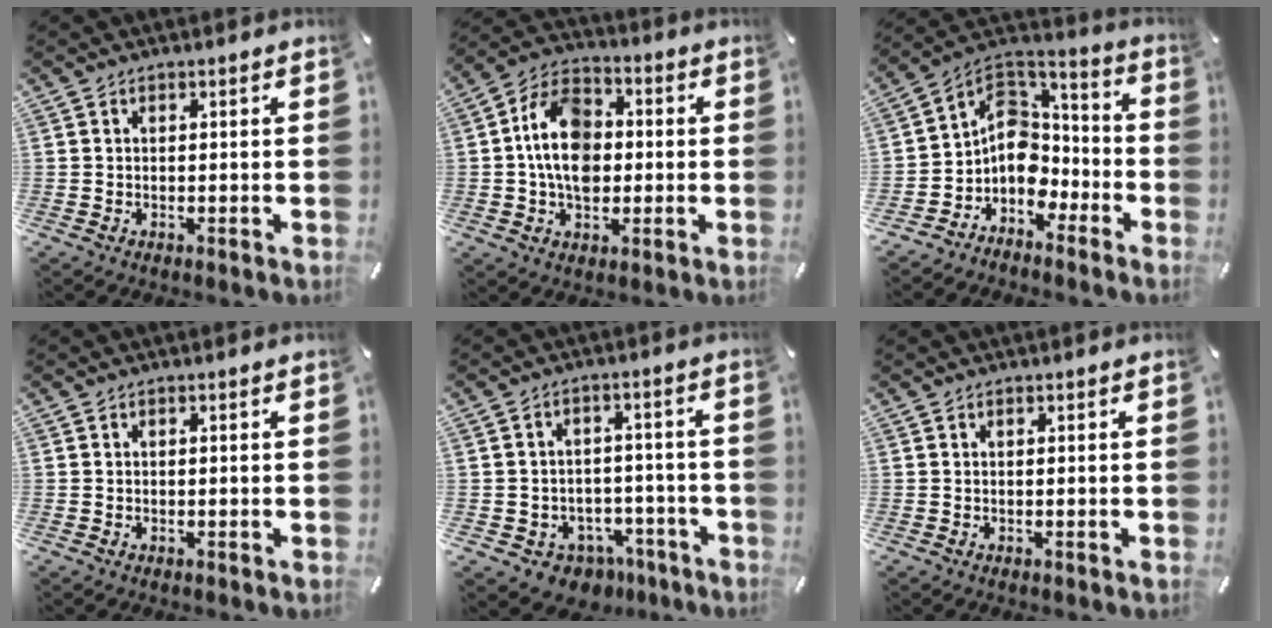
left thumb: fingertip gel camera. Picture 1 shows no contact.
{"total": 13.5, "force": [-0.3, 10.0, 9.1], "torque": [-0.185, 0.017, -0.006]}
{"total": 10.1, "force": [-3.0, 9.0, 3.4], "torque": [-0.066, 0.002, -0.047]}
{"total": 0.0}
{"total": 5.6, "force": [-2.2, 5.1, 0.7], "torque": [-0.023, 0.014, -0.034]}
{"total": 0.0}